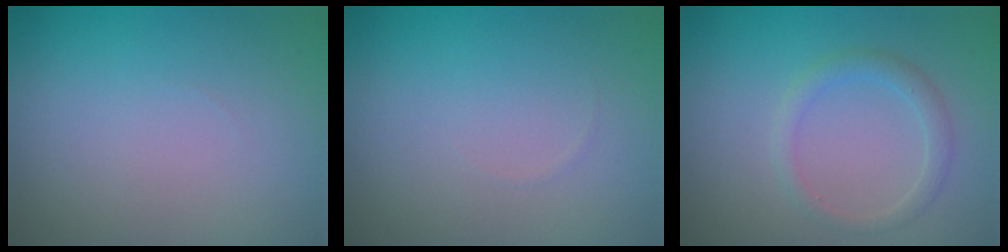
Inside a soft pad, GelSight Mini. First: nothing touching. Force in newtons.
{"total": 0.0}
{"total": 1.7, "press": 1.7, "slide": 0.2}